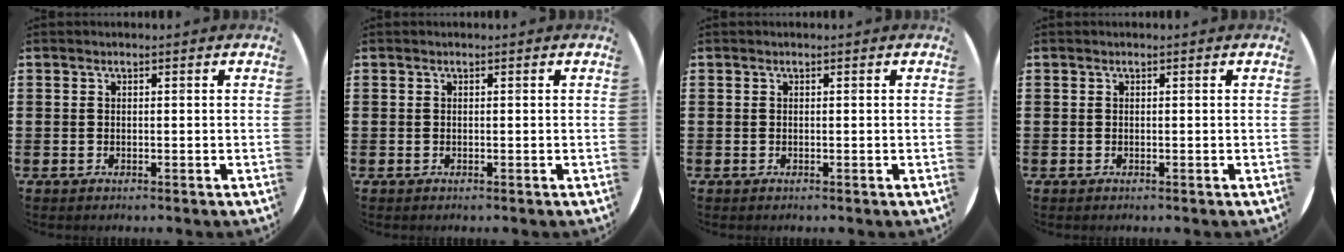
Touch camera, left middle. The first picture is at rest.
{"total": 0.0}
{"total": 0.0}
{"total": 0.0}